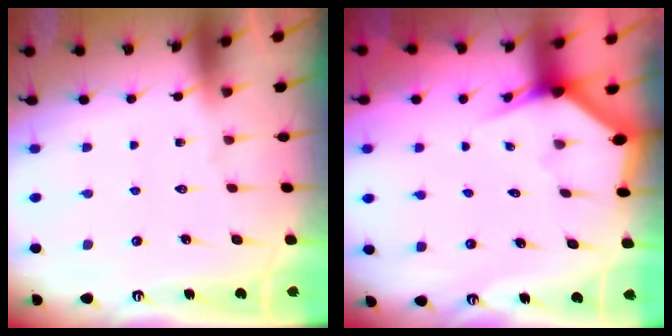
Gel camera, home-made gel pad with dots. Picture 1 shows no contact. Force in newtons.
{"total": 2.7, "press": 2.7, "slide": 0.1}